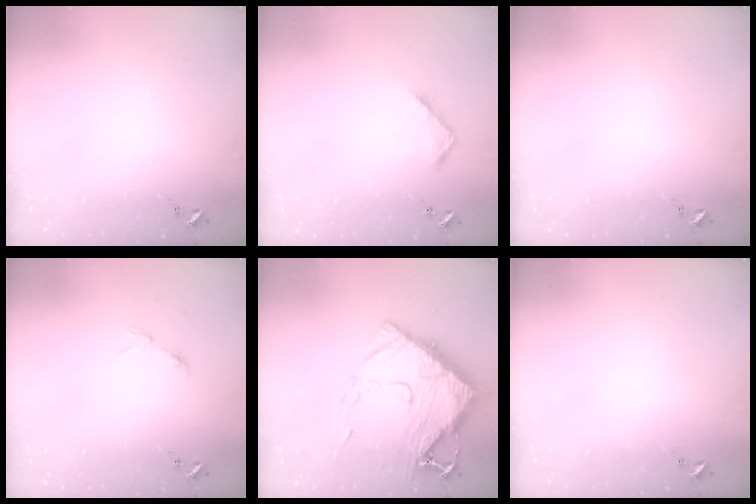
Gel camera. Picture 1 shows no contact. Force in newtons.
{"total": 4.6, "press": 4.6, "slide": 0.5}
{"total": 0.0}
{"total": 2.8, "press": 2.8, "slide": 0.5}
{"total": 17.4, "press": 17.4, "slide": 1.6}
{"total": 0.0}